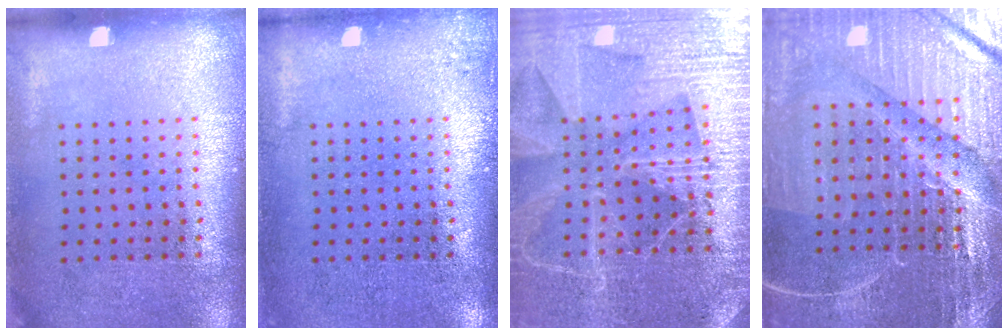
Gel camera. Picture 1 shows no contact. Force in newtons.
{"total": 0.8, "press": 0.8, "slide": 0.2}
{"total": 4.5, "press": 4.2, "slide": 1.7}
{"total": 4.9, "press": 4.7, "slide": 1.5}